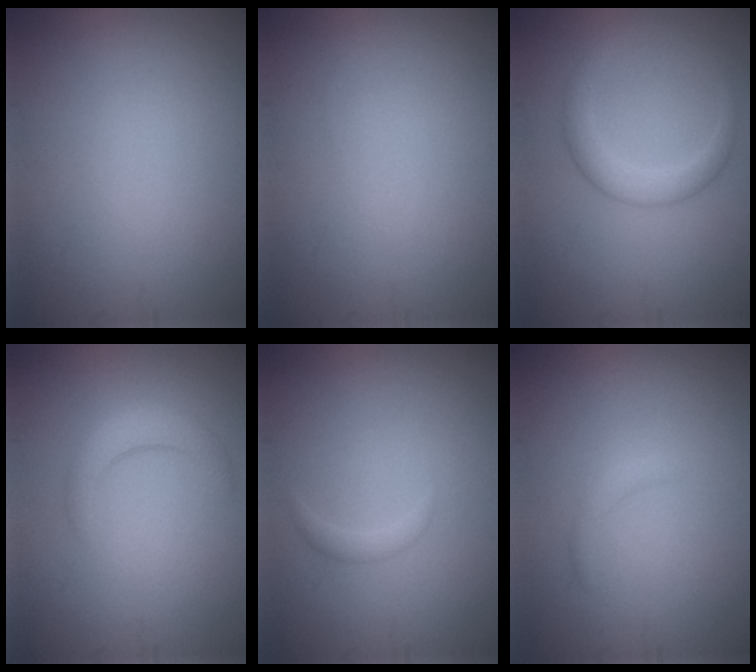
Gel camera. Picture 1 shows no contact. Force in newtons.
{"total": 0.0}
{"total": 2.7, "press": 2.7, "slide": 0.1}
{"total": 2.4, "press": 2.4, "slide": 0.1}
{"total": 0.9, "press": 0.9, "slide": 0.0}
{"total": 0.8, "press": 0.8, "slide": 0.1}